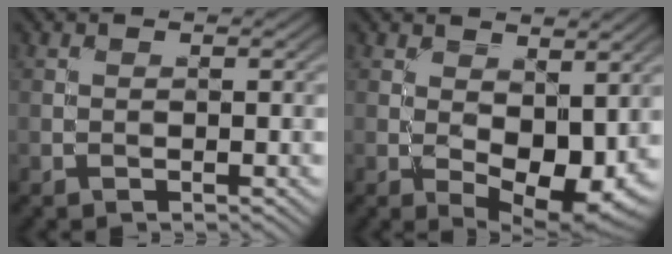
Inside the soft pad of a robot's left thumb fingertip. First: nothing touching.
{"total": 8.3, "force": [0.0, 4.7, 6.8], "torque": [-0.111, -0.016, 0.006]}